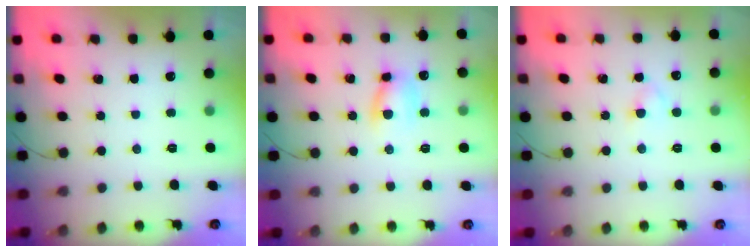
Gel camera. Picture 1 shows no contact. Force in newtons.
{"total": 7.6, "press": 7.6, "slide": 0.4}
{"total": 2.5, "press": 2.3, "slide": 1.0}